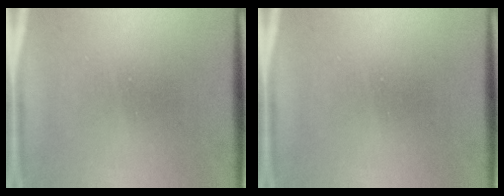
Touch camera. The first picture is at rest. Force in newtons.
{"total": 0.0}